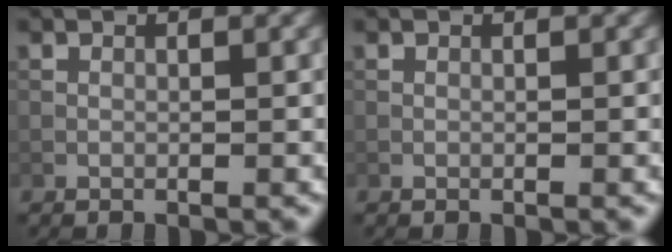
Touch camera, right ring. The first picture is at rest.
{"total": 0.0}